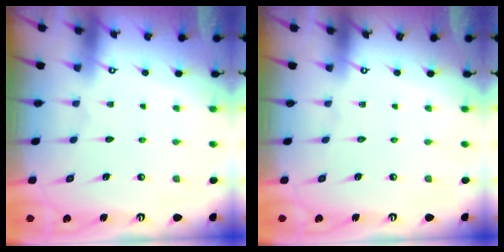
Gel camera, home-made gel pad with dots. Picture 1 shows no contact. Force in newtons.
{"total": 0.0}